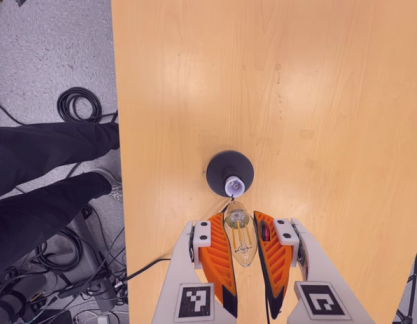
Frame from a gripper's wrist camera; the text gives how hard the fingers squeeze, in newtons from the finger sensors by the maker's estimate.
{"total": 21.6, "left": 24.6, "right": 18.7}